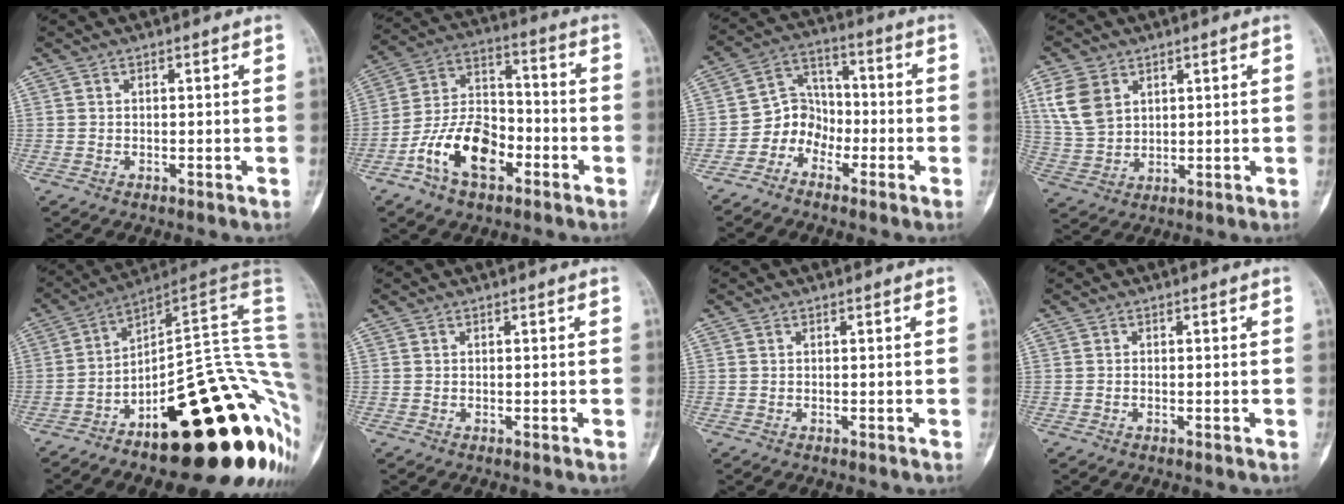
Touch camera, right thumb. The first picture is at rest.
{"total": 14.0, "force": [-6.2, 8.1, 9.6], "torque": [-0.153, 0.045, -0.118]}
{"total": 7.0, "force": [-3.7, 5.6, 1.7], "torque": [0.005, 0.057, -0.082]}
{"total": 8.6, "force": [3.6, 6.0, 5.0], "torque": [-0.094, -0.009, 0.082]}
{"total": 28.0, "force": [-6.8, 9.3, 25.5], "torque": [-0.234, 0.089, -0.088]}
{"total": 0.0}
{"total": 0.0}
{"total": 0.0}